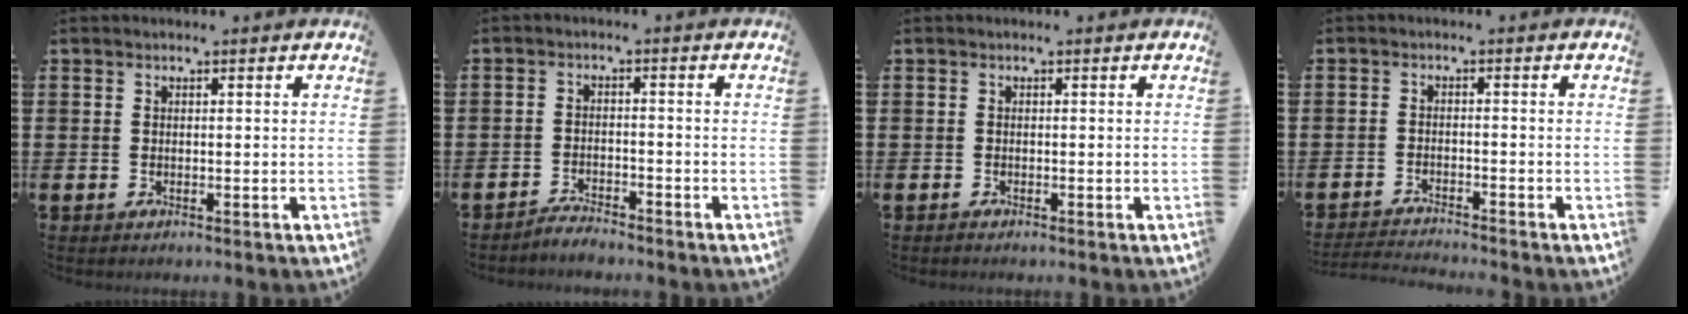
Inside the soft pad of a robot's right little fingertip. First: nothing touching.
{"total": 2.1, "force": [-2.1, 0.0, -0.2], "torque": [-0.003, 0.005, -0.044]}
{"total": 0.0}
{"total": 1.9, "force": [-1.8, -0.2, 0.1], "torque": [-0.003, 0.002, -0.038]}